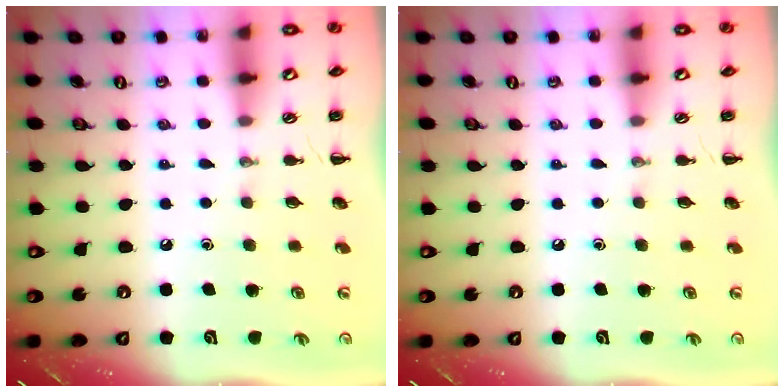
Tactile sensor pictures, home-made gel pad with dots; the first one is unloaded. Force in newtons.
{"total": 0.0}